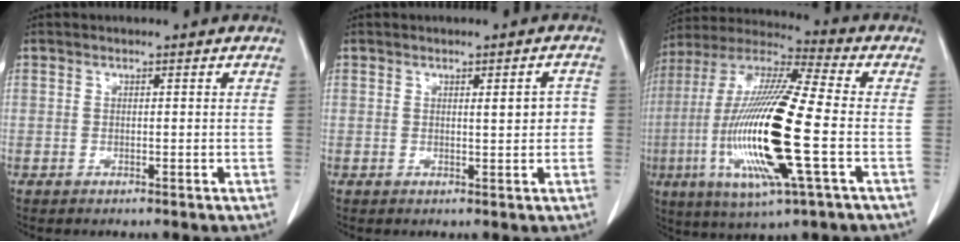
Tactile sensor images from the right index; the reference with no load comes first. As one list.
[{"total": 2.9, "force": [0.3, 0.8, 2.8], "torque": [-0.034, 0.002, 0.005]}, {"total": 21.5, "force": [-4.3, 1.9, 21.0], "torque": [-0.453, -0.021, -0.083]}]